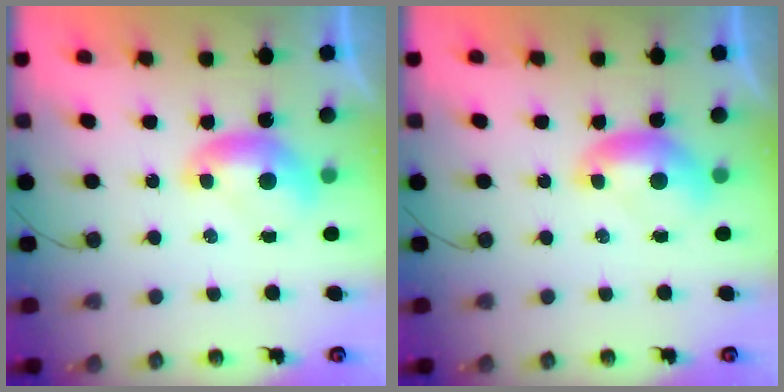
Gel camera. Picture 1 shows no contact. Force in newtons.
{"total": 0.0}